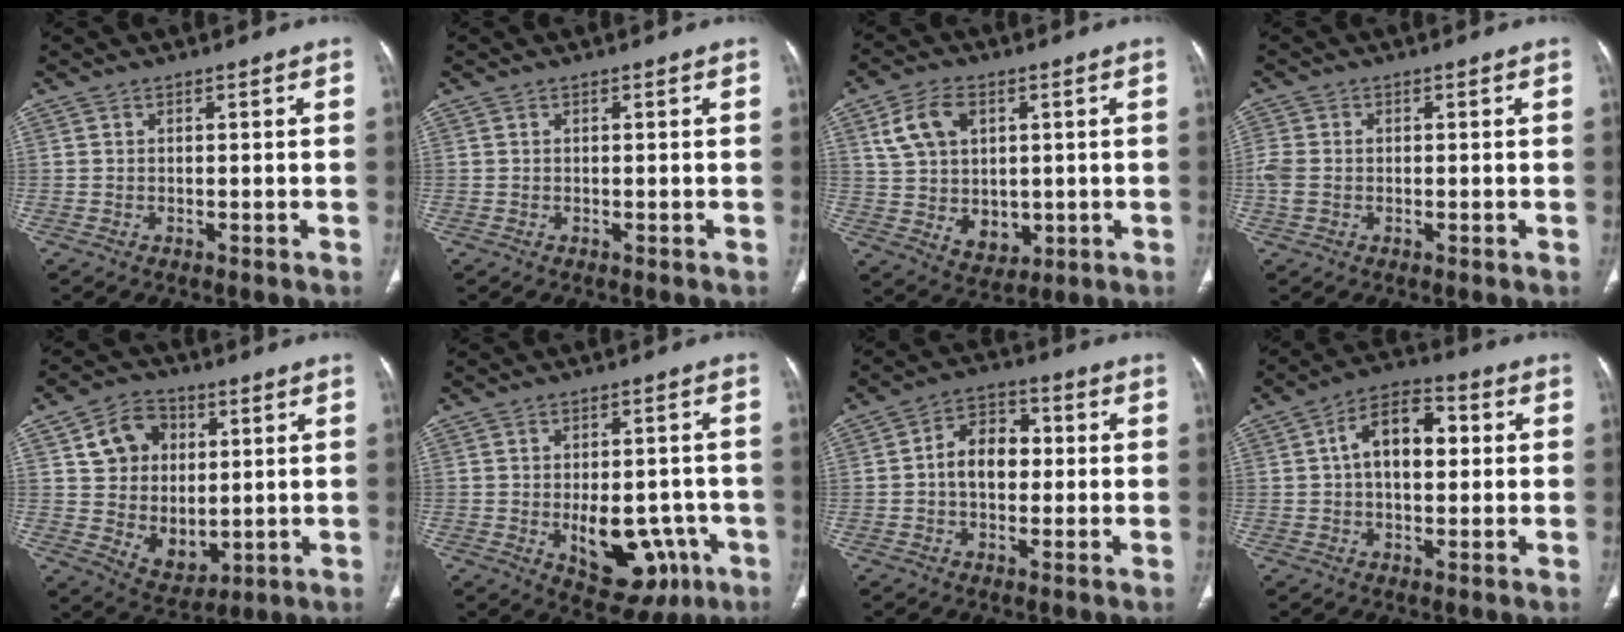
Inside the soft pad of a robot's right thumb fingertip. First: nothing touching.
{"total": 0.0}
{"total": 11.9, "force": [2.6, 8.8, 7.6], "torque": [-0.106, -0.007, 0.063]}
{"total": 3.5, "force": [-0.3, 2.6, 2.3], "torque": [-0.071, 0.006, -0.007]}
{"total": 13.6, "force": [3.2, 11.2, 7.1], "torque": [-0.068, -0.014, 0.068]}
{"total": 13.4, "force": [-4.2, 8.2, 9.8], "torque": [-0.096, 0.018, -0.039]}
{"total": 8.4, "force": [0.0, 5.9, 6.0], "torque": [-0.075, 0.025, -0.010]}
{"total": 11.3, "force": [1.5, 6.8, 8.9], "torque": [-0.127, 0.025, 0.017]}